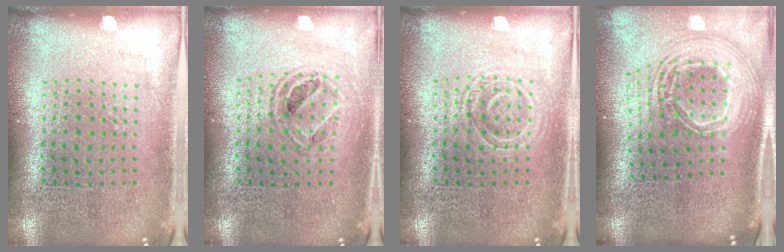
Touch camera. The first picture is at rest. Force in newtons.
{"total": 0.8, "press": 0.8, "slide": 0.1}
{"total": 2.0, "press": 2.0, "slide": 0.4}
{"total": 2.8, "press": 1.9, "slide": 2.0}